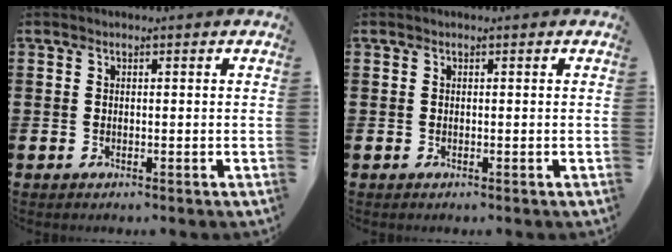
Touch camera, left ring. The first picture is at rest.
{"total": 0.0}